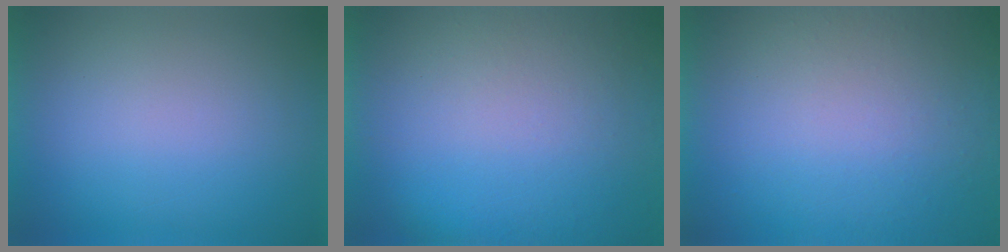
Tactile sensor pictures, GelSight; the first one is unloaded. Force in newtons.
{"total": 5.7}
{"total": 9.8}